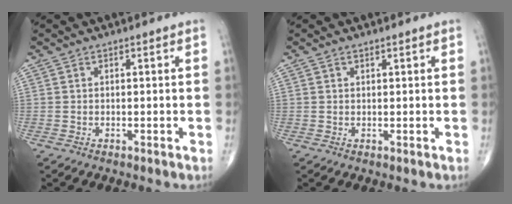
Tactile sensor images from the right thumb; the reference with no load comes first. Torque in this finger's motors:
{"motor_torque": [0.38, -0.43, -0.23, -0.13, 0.06]}